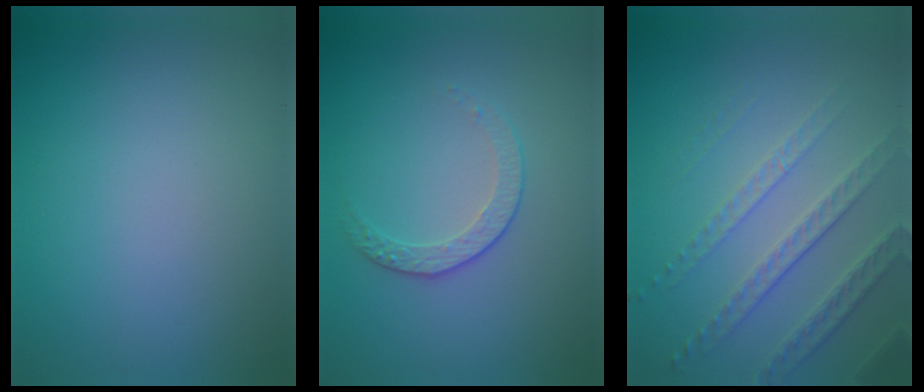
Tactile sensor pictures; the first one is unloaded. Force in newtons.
{"total": 1.8, "press": 1.3, "slide": 1.3}
{"total": 3.6, "press": 3.4, "slide": 1.3}